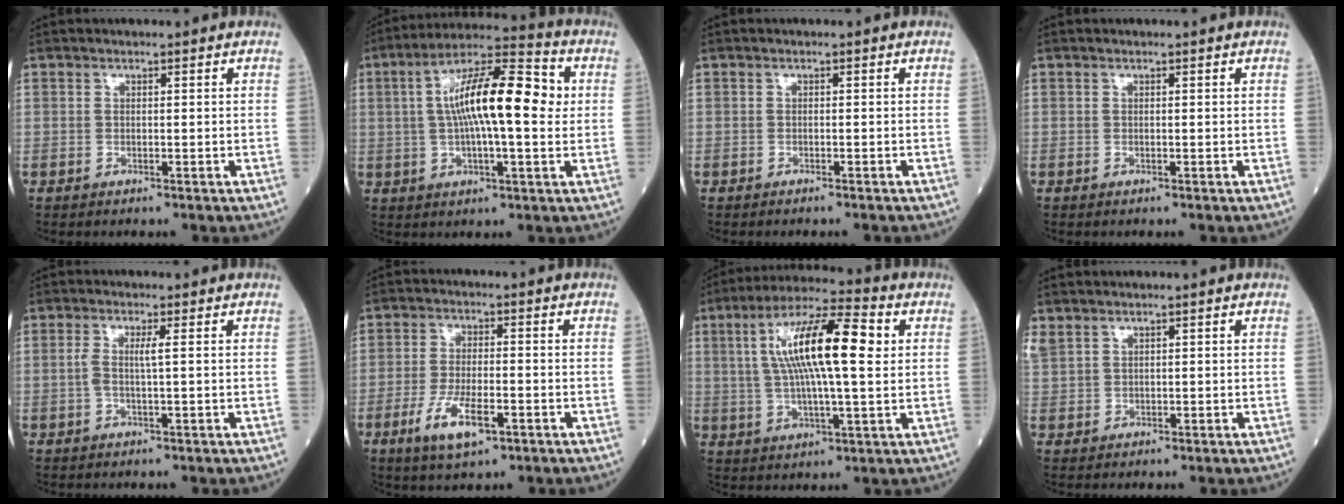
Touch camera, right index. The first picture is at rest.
{"total": 15.1, "force": [1.9, 3.1, 14.6], "torque": [-0.255, 0.033, 0.024]}
{"total": 1.3, "force": [-1.2, 0.0, 0.5], "torque": [-0.007, -0.001, -0.014]}
{"total": 0.0}
{"total": 2.4, "force": [0.2, -0.1, 2.4], "torque": [-0.054, 0.003, 0.001]}
{"total": 7.2, "force": [-3.3, 2.1, 6.1], "torque": [-0.123, -0.010, -0.056]}
{"total": 15.2, "force": [3.4, 2.3, 14.7], "torque": [-0.271, 0.026, 0.055]}
{"total": 2.1, "force": [1.6, 1.2, 0.8], "torque": [-0.032, 0.021, 0.042]}